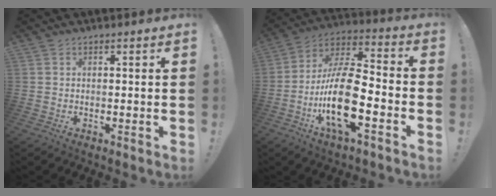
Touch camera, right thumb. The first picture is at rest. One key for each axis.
{"total": 20.6, "fx": -6.0, "fy": 8.0, "fz": 18.0, "tx": -0.342, "ty": 0.024, "tz": -0.103}